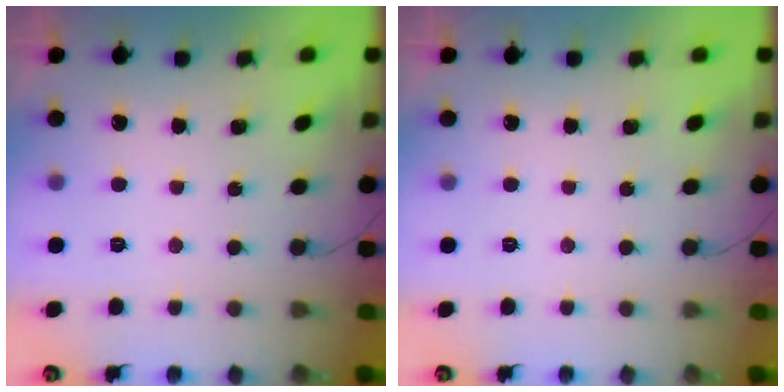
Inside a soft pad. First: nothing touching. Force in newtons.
{"total": 0.0}